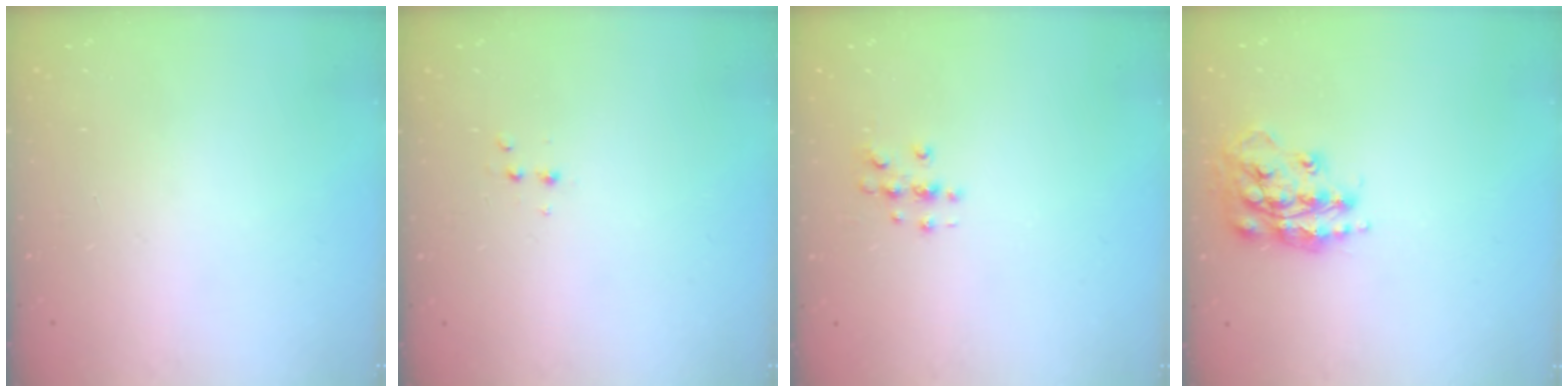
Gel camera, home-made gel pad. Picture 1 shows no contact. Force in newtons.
{"total": 3.1, "press": 3.0, "slide": 0.9}
{"total": 3.6, "press": 3.5, "slide": 0.4}
{"total": 15.5, "press": 15.4, "slide": 1.3}